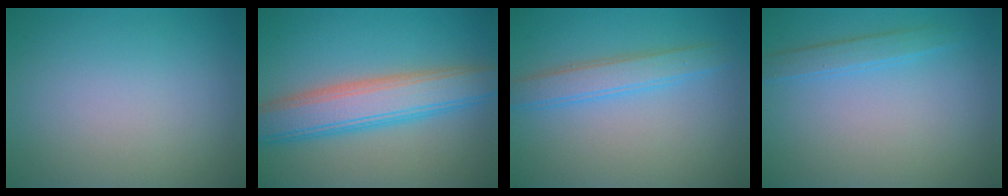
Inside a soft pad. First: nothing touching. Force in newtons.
{"total": 6.6, "press": 6.6, "slide": 0.4}
{"total": 3.0, "press": 3.0, "slide": 0.0}
{"total": 1.7, "press": 1.7, "slide": 0.1}